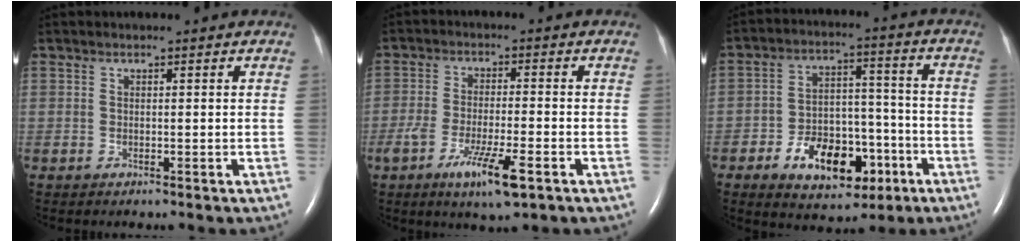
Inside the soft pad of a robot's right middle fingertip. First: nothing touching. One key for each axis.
{"total": 8.3, "fx": -4.3, "fy": 1.1, "fz": 7.0, "tx": -0.130, "ty": -0.018, "tz": -0.070}
{"total": 12.5, "fx": -5.9, "fy": 7.1, "fz": 8.5, "tx": -0.137, "ty": 0.022, "tz": -0.083}